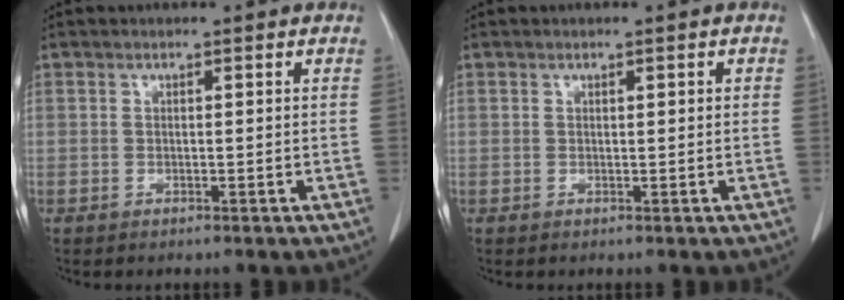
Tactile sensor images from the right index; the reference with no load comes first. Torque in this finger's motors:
{"motor_torque": [-0.02, -0.08, -0.09, -0.01]}